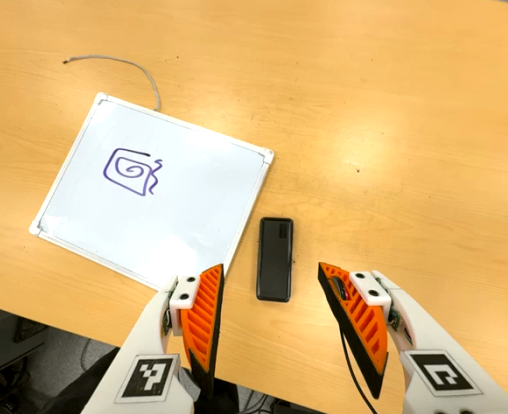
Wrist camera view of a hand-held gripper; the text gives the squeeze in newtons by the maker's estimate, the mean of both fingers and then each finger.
{"total": 0.0}